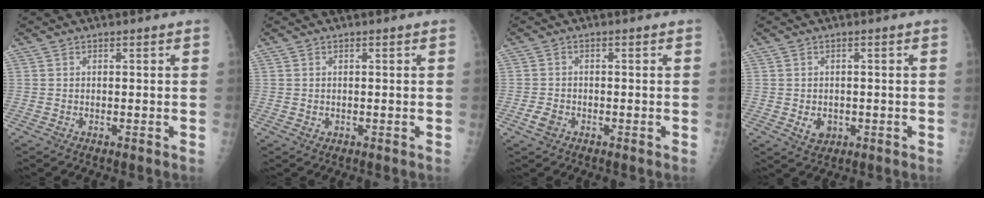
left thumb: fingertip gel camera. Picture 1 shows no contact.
{"total": 0.7, "force": [0.1, 0.6, 0.3], "torque": [-0.001, 0.000, 0.003]}
{"total": 2.5, "force": [-1.2, 1.8, 1.3], "torque": [-0.021, 0.003, -0.021]}
{"total": 3.3, "force": [-0.7, 2.7, 1.8], "torque": [-0.016, 0.000, -0.001]}